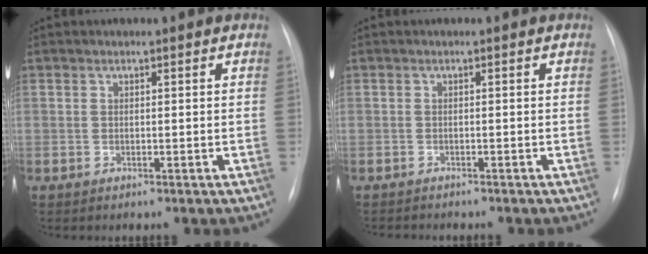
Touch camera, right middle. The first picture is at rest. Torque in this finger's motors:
{"motor_torque": [0.24, -0.45, 0.09, 0.03]}